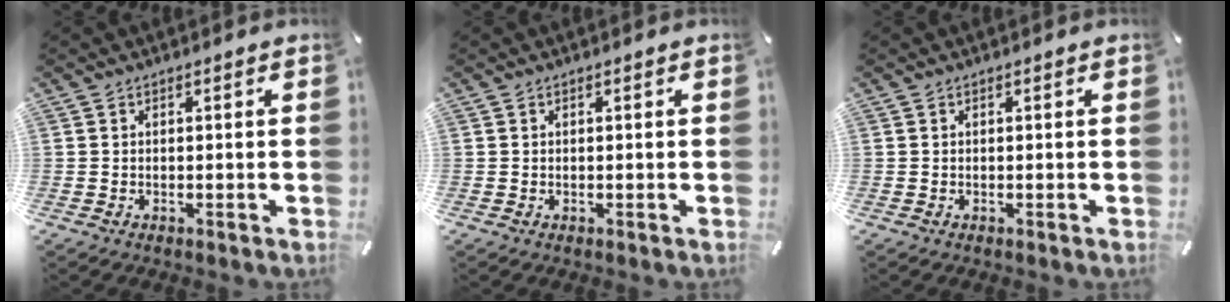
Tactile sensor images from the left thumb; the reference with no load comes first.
{"total": 0.0}
{"total": 0.0}